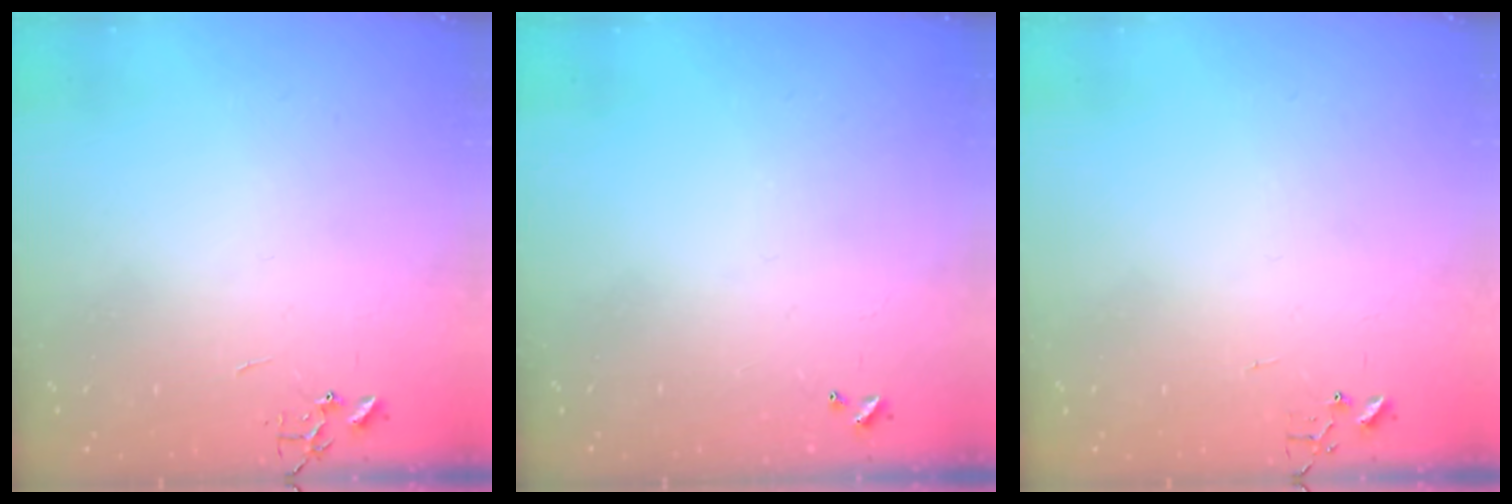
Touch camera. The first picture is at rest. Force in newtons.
{"total": 0.0}
{"total": 4.2, "press": 4.2, "slide": 0.4}